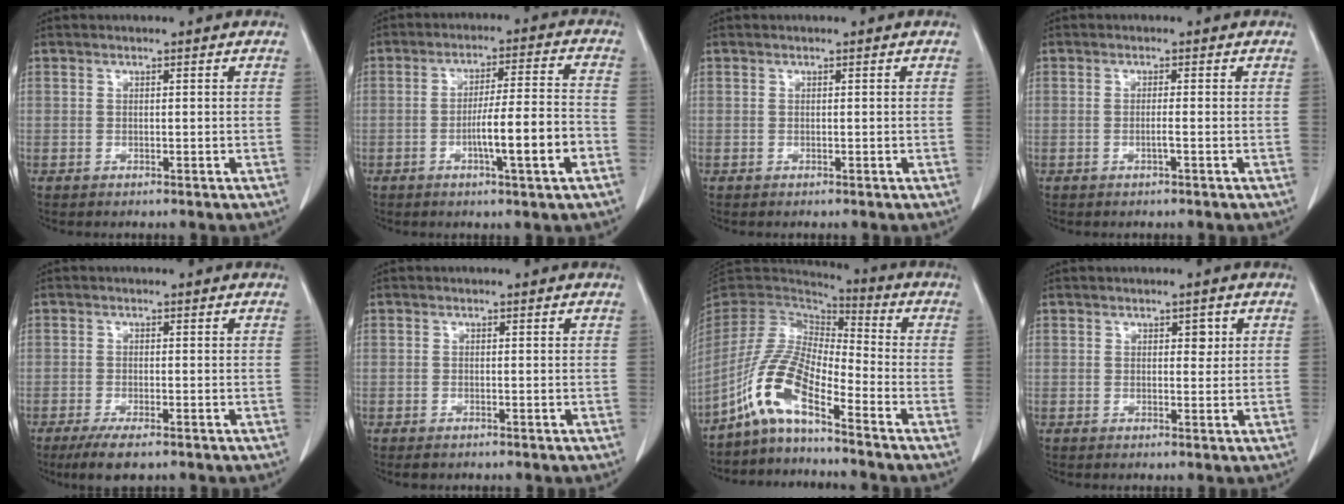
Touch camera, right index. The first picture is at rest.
{"total": 9.8, "force": [-3.4, 0.0, 9.2], "torque": [-0.146, 0.004, -0.055]}
{"total": 0.0}
{"total": 1.1, "force": [-0.4, -0.2, 1.0], "torque": [-0.019, 0.000, -0.007]}
{"total": 5.0, "force": [-3.4, 1.1, 3.4], "torque": [-0.060, -0.012, -0.053]}
{"total": 0.9, "force": [-0.7, 0.4, 0.4], "torque": [-0.012, -0.002, -0.009]}
{"total": 10.1, "force": [-6.6, 1.9, 7.3], "torque": [-0.169, 0.009, -0.137]}
{"total": 1.6, "force": [0.6, 0.9, 1.1], "torque": [-0.012, 0.000, 0.007]}